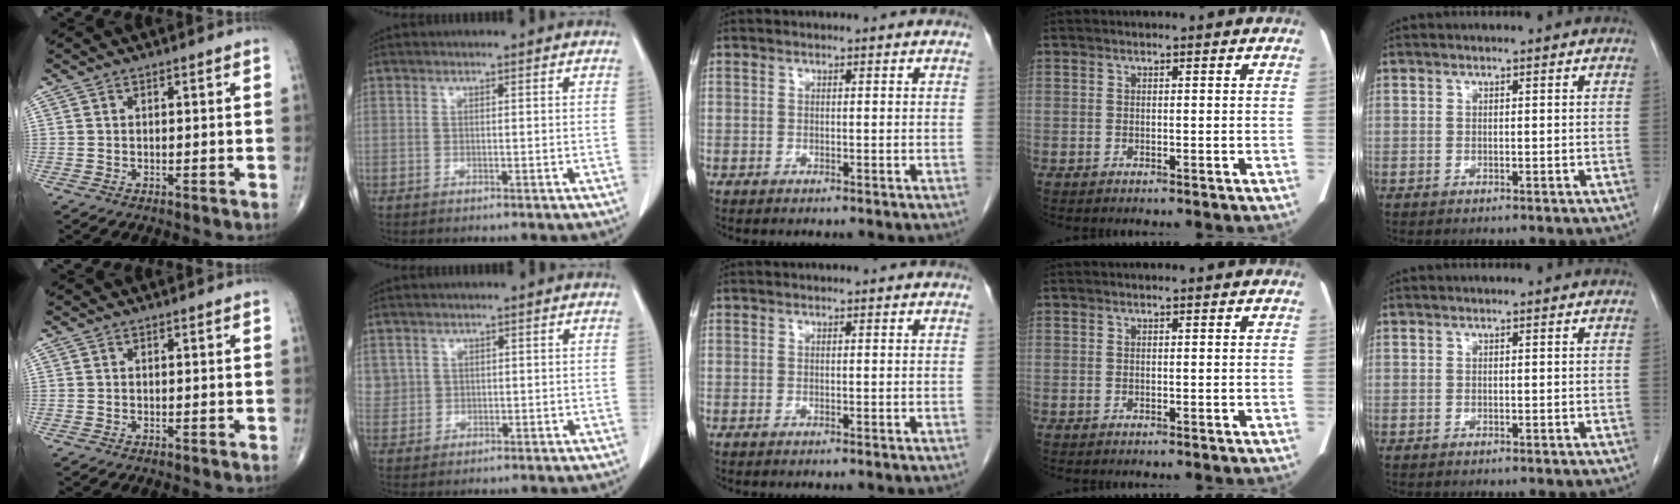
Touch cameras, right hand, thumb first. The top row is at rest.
{"index": {"total": 2.4, "force": [1.0, 2.2, 0.0], "torque": [0.016, 0.004, 0.016]}}